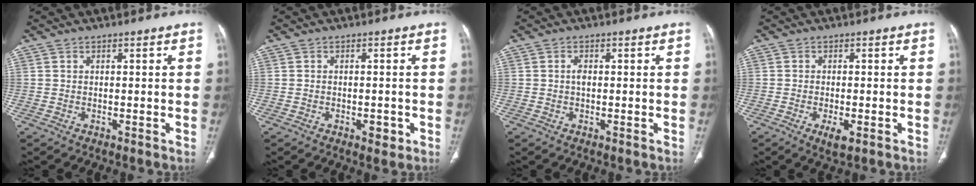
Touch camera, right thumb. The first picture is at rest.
{"total": 2.2, "force": [-0.9, 1.2, 1.7], "torque": [-0.018, 0.002, -0.008]}
{"total": 1.2, "force": [0.0, 0.7, 1.0], "torque": [-0.016, 0.002, -0.005]}
{"total": 3.5, "force": [-1.4, 1.3, 2.9], "torque": [-0.052, -0.005, -0.019]}